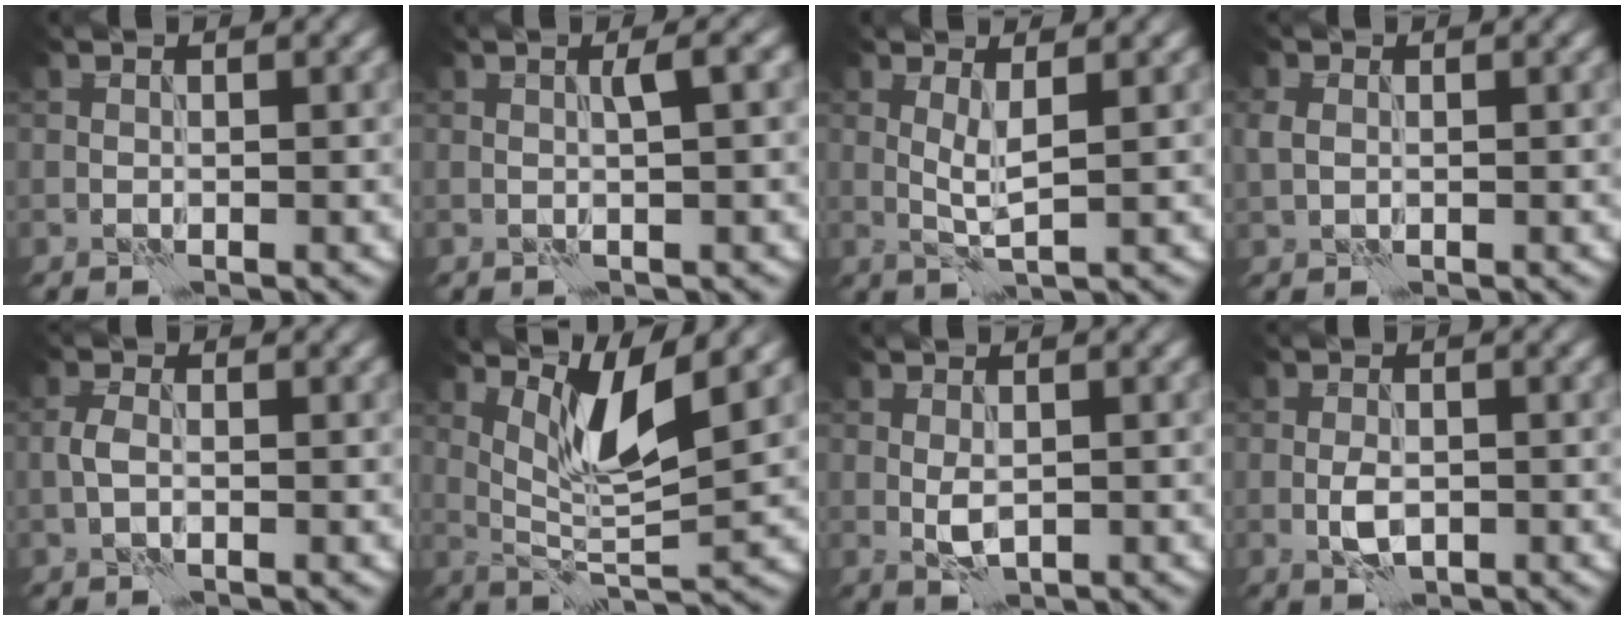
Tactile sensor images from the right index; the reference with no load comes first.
{"total": 1.7, "force": [0.4, -0.1, 1.7], "torque": [-0.026, 0.006, 0.004]}
{"total": 2.1, "force": [0.6, 0.2, 2.0], "torque": [-0.043, -0.004, 0.013]}
{"total": 1.4, "force": [0.1, 1.1, 0.9], "torque": [-0.024, 0.002, 0.002]}
{"total": 1.6, "force": [-0.5, 0.9, 1.3], "torque": [-0.029, 0.002, -0.014]}
{"total": 5.3, "force": [2.6, 0.9, 4.5], "torque": [-0.094, -0.010, 0.054]}
{"total": 1.9, "force": [0.0, 1.0, 1.7], "torque": [-0.036, -0.002, 0.002]}
{"total": 2.5, "force": [-0.6, 1.3, 2.0], "torque": [-0.041, -0.001, -0.012]}